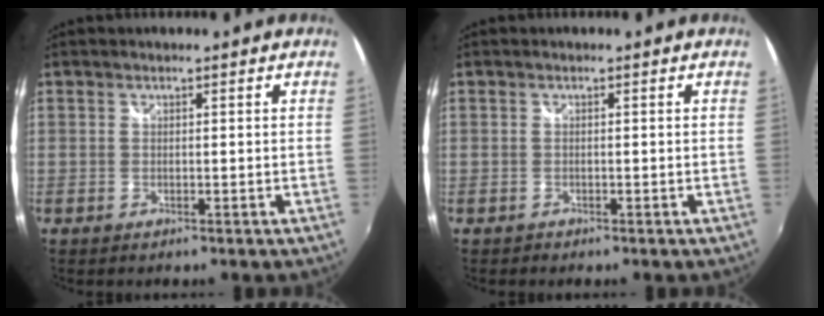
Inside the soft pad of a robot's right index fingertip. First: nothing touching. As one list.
[{"total": 0.0}]